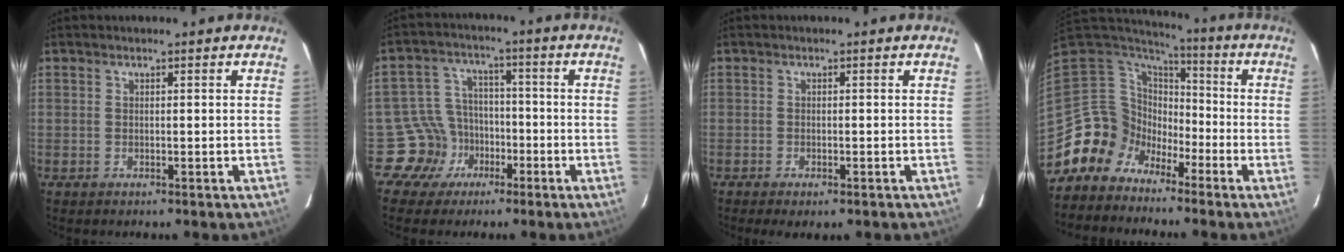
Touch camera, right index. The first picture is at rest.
{"total": 8.4, "force": [-4.7, 7.0, 0.3], "torque": [-0.024, 0.030, -0.074]}
{"total": 2.7, "force": [-1.9, 0.9, 1.8], "torque": [-0.037, -0.011, -0.027]}
{"total": 10.7, "force": [-6.4, 8.5, 1.1], "torque": [-0.041, 0.034, -0.126]}